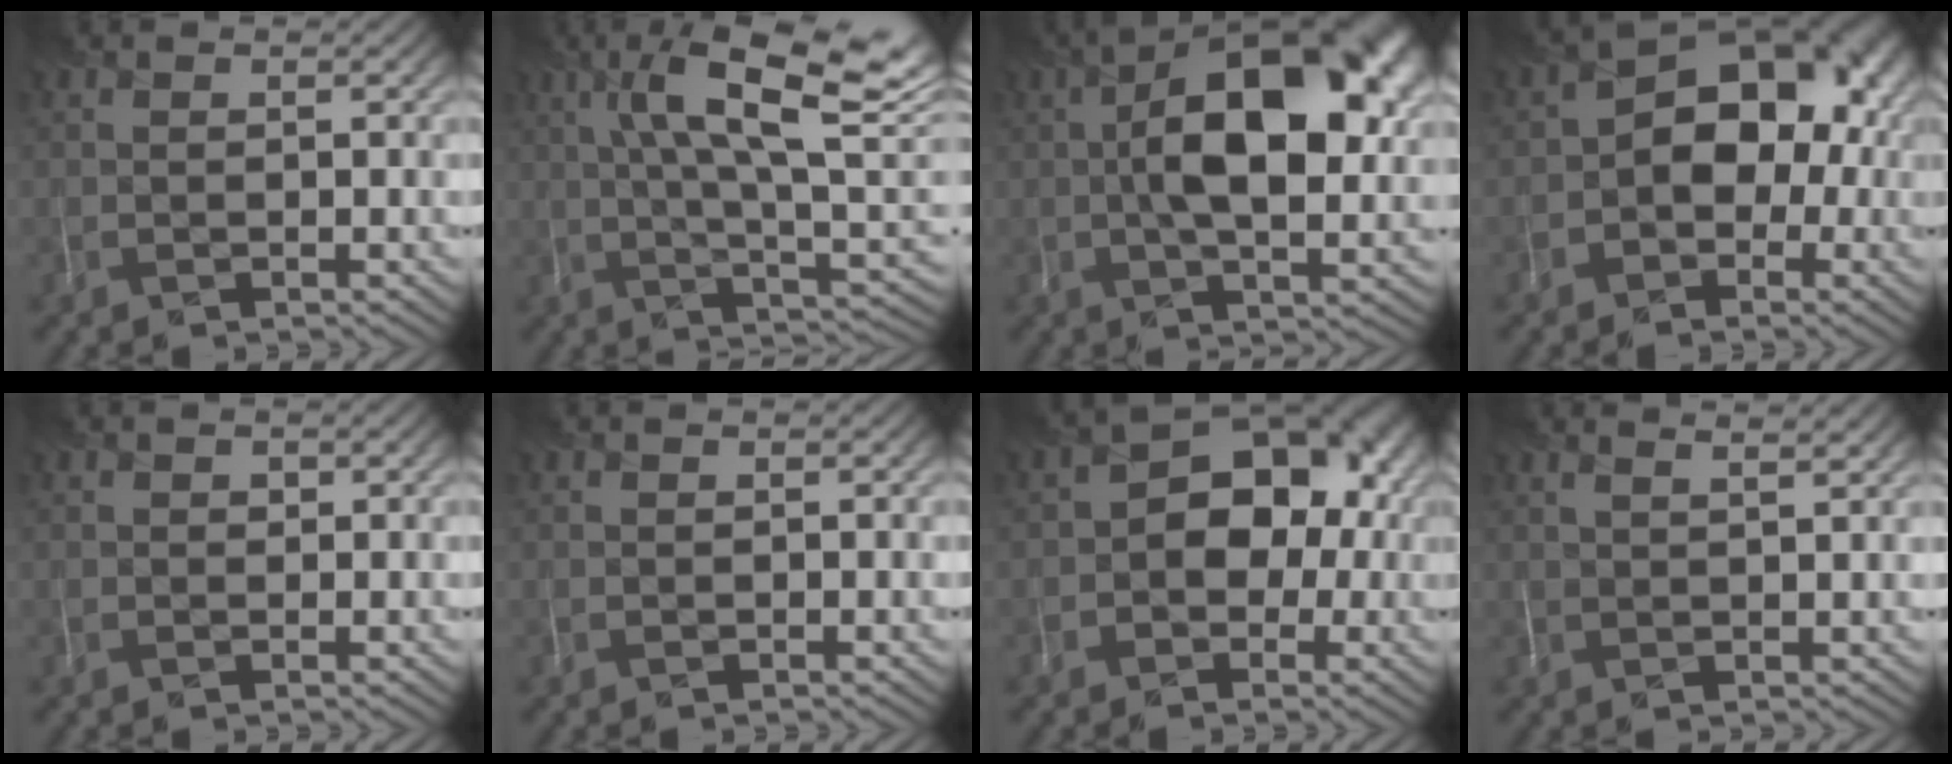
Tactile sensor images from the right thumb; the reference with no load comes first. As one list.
[{"total": 16.6, "force": [5.5, 5.9, 14.5], "torque": [-0.234, 0.016, 0.096]}, {"total": 17.1, "force": [2.2, 8.4, 14.8], "torque": [-0.216, 0.022, 0.018]}, {"total": 10.0, "force": [-0.9, 7.0, 7.1], "torque": [-0.072, 0.013, -0.021]}, {"total": 0.6, "force": [0.3, 0.5, 0.2], "torque": [-0.002, 0.000, 0.004]}, {"total": 0.0}, {"total": 8.5, "force": [-0.6, 6.1, 5.8], "torque": [-0.058, 0.012, -0.017]}, {"total": 3.5, "force": [2.5, 1.0, 2.3], "torque": [-0.017, 0.013, 0.018]}]